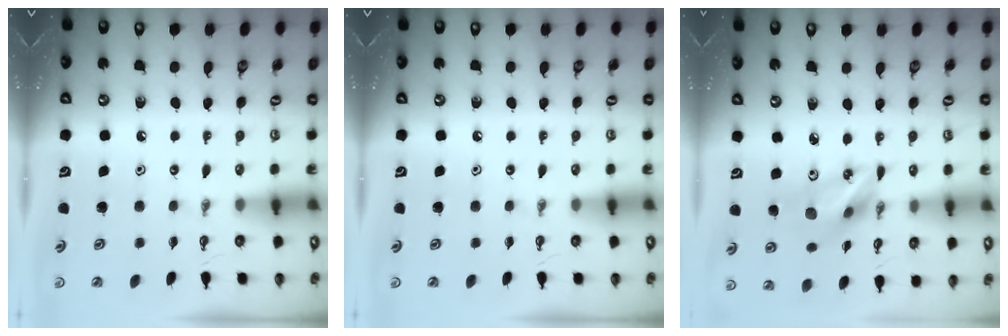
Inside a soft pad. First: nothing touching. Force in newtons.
{"total": 0.0}
{"total": 12.5, "press": 12.2, "slide": 2.9}